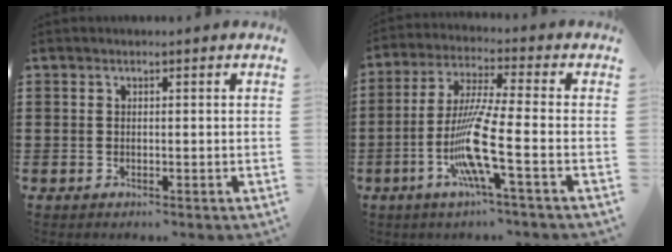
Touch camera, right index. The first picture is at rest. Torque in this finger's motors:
{"motor_torque": [2.14, 0.00, 0.47, 0.18]}